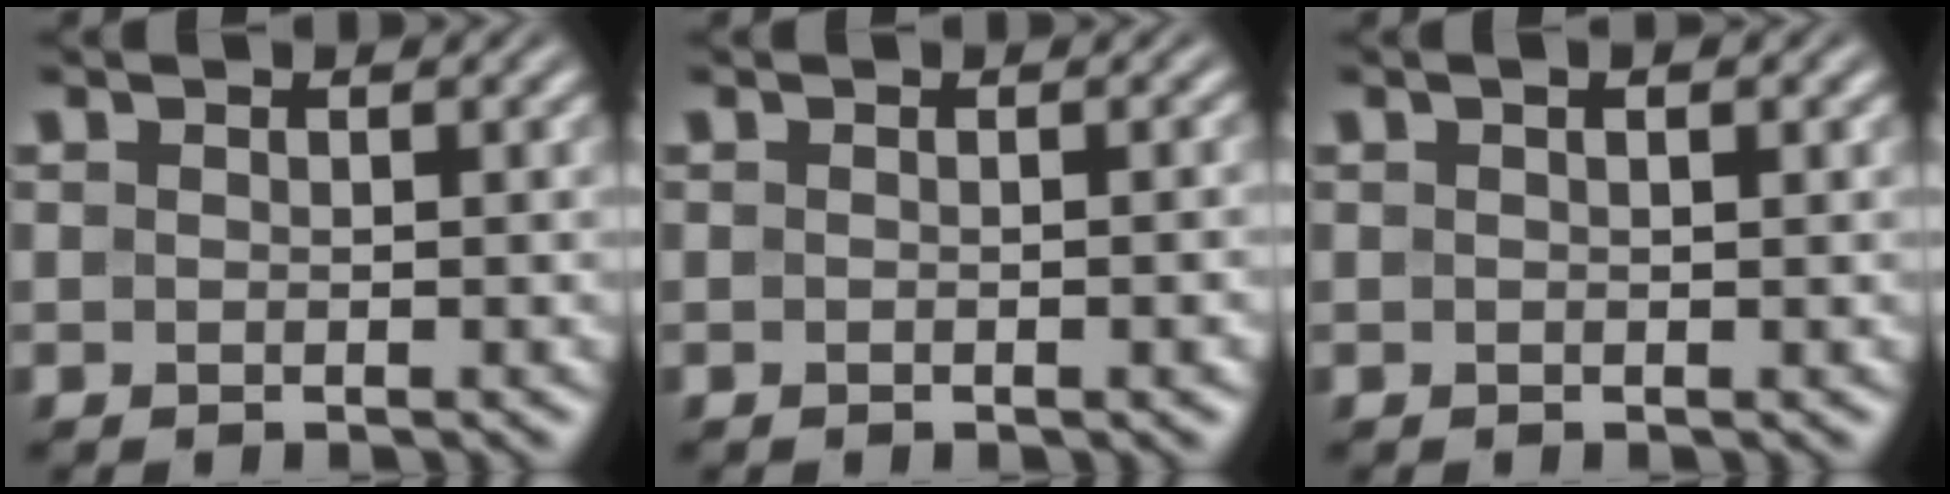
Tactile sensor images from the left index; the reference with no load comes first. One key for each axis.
{"total": 1.2, "fx": -0.4, "fy": 0.2, "fz": 1.1, "tx": -0.013, "ty": -0.001, "tz": -0.004}
{"total": 1.2, "fx": 0.6, "fy": 0.2, "fz": 1.1, "tx": -0.020, "ty": 0.001, "tz": 0.007}